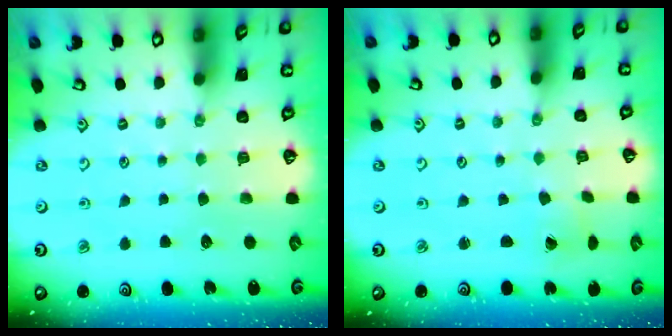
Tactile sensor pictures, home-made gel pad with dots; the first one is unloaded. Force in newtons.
{"total": 0.7, "press": 0.7, "slide": 0.1}